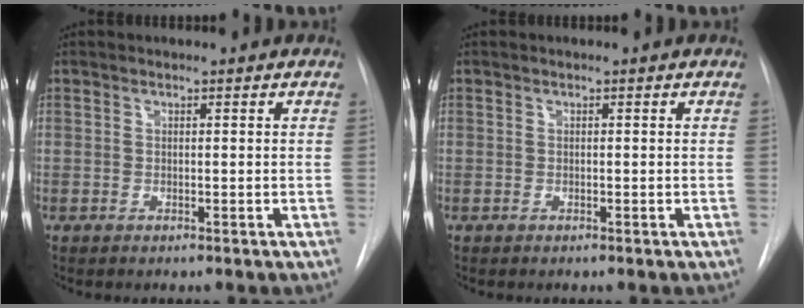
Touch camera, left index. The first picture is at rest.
{"total": 0.0}